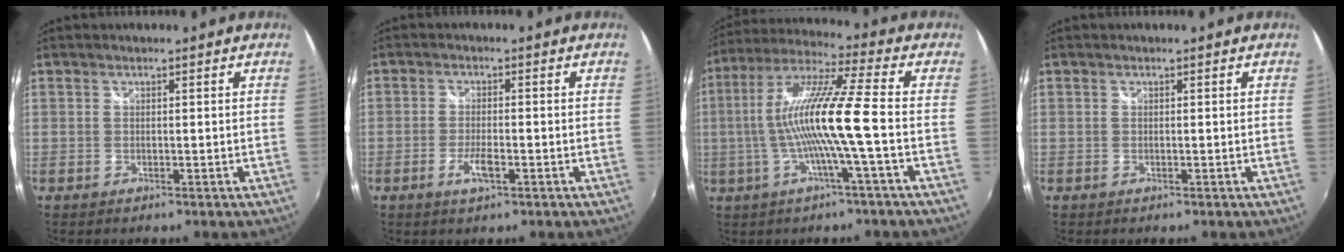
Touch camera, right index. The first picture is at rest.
{"total": 3.8, "force": [-1.8, 1.0, 3.2], "torque": [-0.069, -0.007, -0.034]}
{"total": 14.0, "force": [-2.3, -1.1, 13.8], "torque": [-0.257, 0.003, -0.042]}
{"total": 0.0}